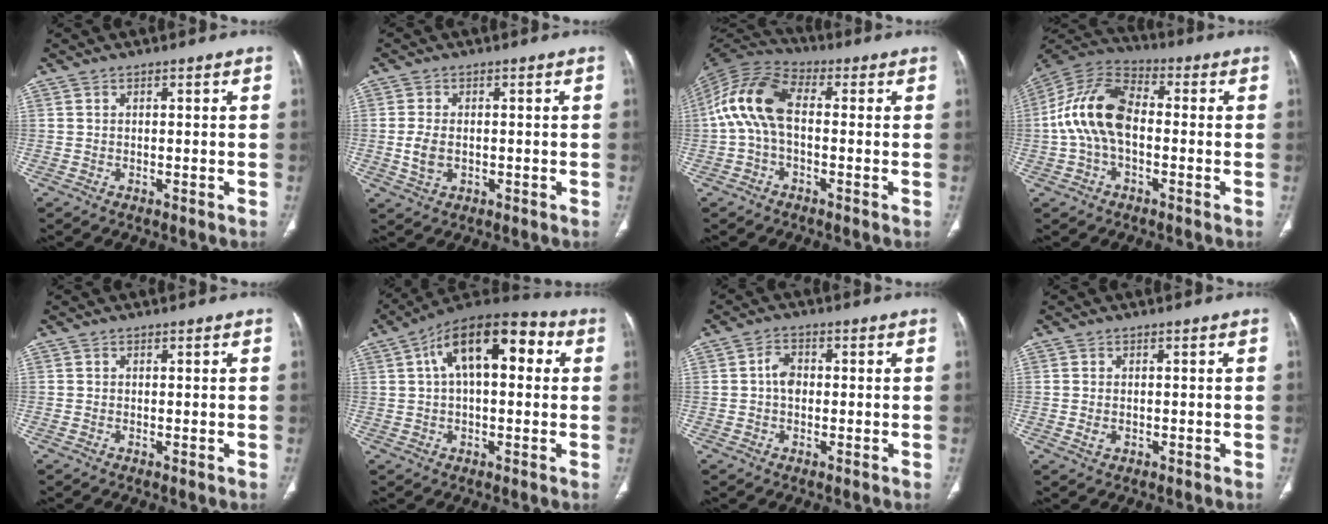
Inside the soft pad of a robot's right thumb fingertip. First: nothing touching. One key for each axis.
{"total": 4.3, "fx": -0.5, "fy": 2.9, "fz": 3.2, "tx": -0.066, "ty": 0.000, "tz": -0.006}
{"total": 12.0, "fx": 0.0, "fy": 6.7, "fz": 9.9, "tx": -0.200, "ty": 0.033, "tz": -0.011}
{"total": 14.3, "fx": -0.8, "fy": 8.5, "fz": 11.5, "tx": -0.225, "ty": 0.037, "tz": -0.025}
{"total": 0.0}
{"total": 16.9, "fx": 4.4, "fy": 8.3, "fz": 14.0, "tx": -0.198, "ty": 0.036, "tz": 0.061}
{"total": 3.6, "fx": 0.0, "fy": 2.6, "fz": 2.5, "tx": -0.038, "ty": 0.011, "tz": -0.007}
{"total": 1.7, "fx": -0.2, "fy": 1.2, "fz": 1.2, "tx": -0.025, "ty": 0.002, "tz": -0.002}